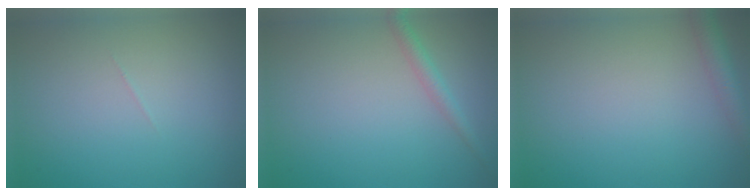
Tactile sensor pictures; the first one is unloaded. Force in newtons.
{"total": 1.5, "press": 1.5, "slide": 0.1}
{"total": 2.4, "press": 2.4, "slide": 0.1}